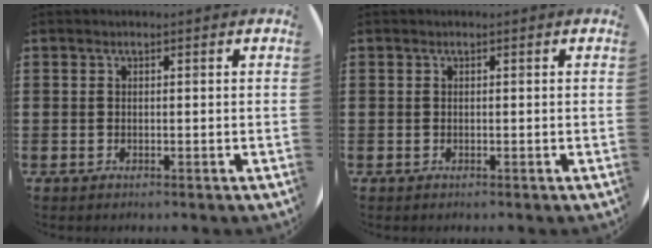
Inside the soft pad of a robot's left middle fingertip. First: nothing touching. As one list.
[{"total": 0.0}]